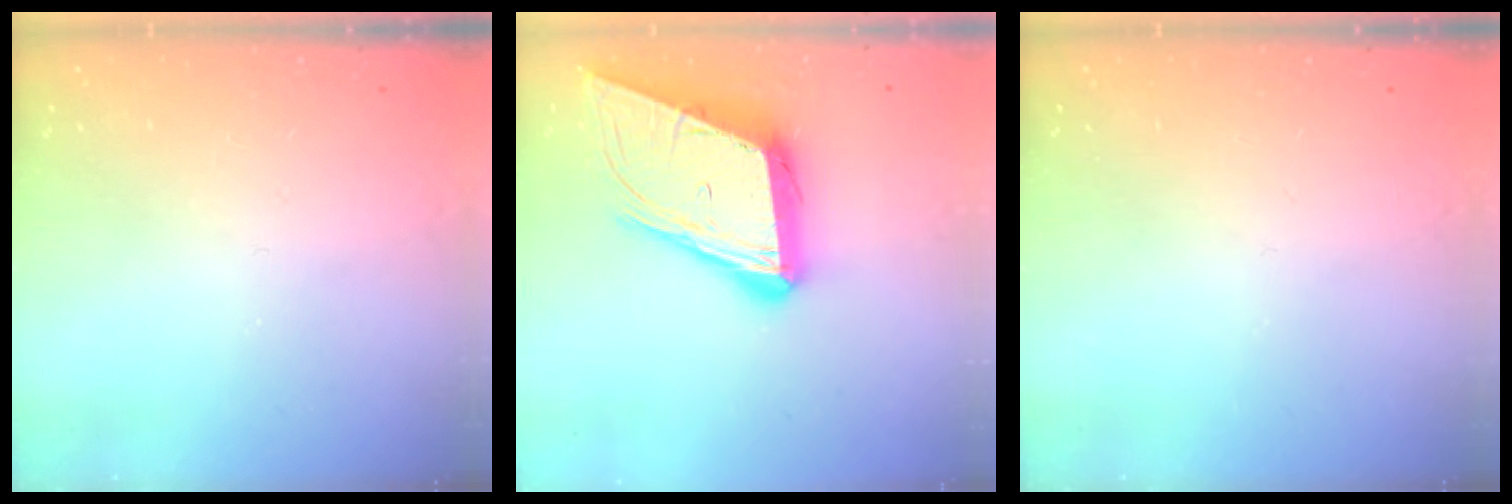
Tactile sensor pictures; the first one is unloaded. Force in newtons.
{"total": 17.7, "press": 17.2, "slide": 4.0}
{"total": 0.0}